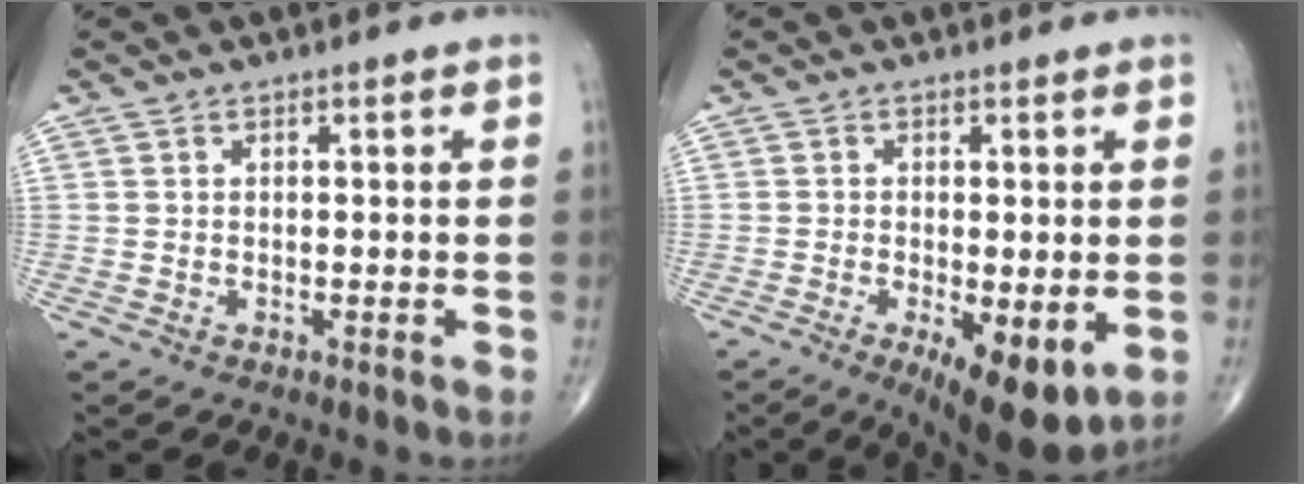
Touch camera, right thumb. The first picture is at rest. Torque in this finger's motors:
{"motor_torque": [0.04, 0.37, 0.23, 0.12, -0.02]}